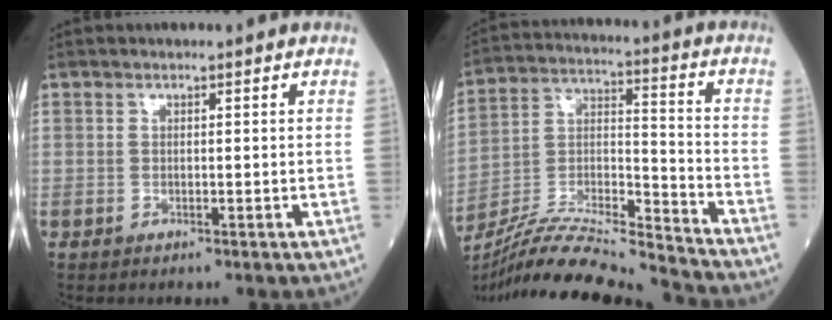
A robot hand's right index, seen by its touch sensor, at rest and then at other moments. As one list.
[{"total": 18.8, "force": [-17.8, -0.9, 6.2], "torque": [-0.120, 0.001, -0.314]}]